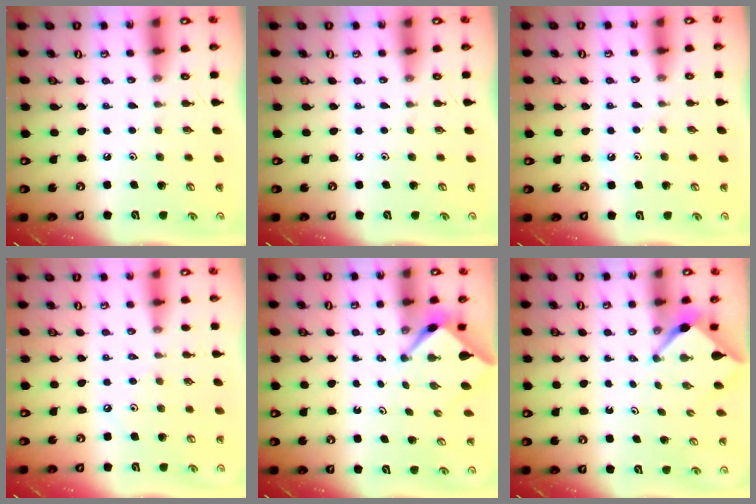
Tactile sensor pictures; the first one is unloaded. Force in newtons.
{"total": 0.0}
{"total": 4.0, "press": 3.9, "slide": 0.7}
{"total": 3.6, "press": 3.6, "slide": 0.6}
{"total": 2.6, "press": 2.5, "slide": 0.3}
{"total": 2.4, "press": 2.4, "slide": 0.3}